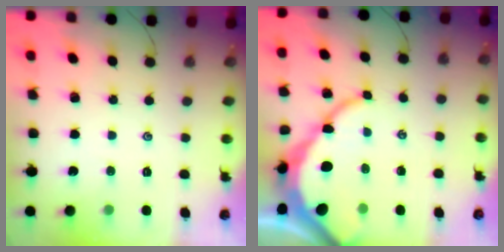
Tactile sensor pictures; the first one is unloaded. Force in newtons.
{"total": 11.7, "press": 11.6, "slide": 1.4}